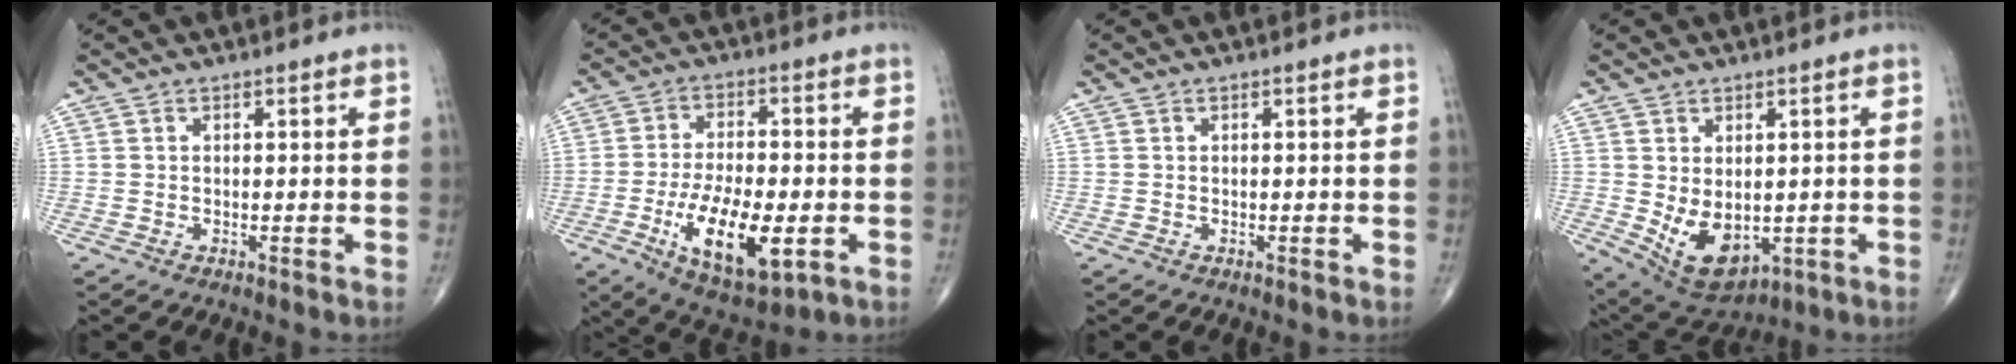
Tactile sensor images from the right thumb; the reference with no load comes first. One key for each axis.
{"total": 14.7, "fx": -4.4, "fy": 6.1, "fz": 12.7, "tx": -0.213, "ty": 0.003, "tz": -0.063}
{"total": 0.0}
{"total": 9.9, "fx": -1.2, "fy": 6.2, "fz": 7.7, "tx": -0.111, "ty": -0.009, "tz": 0.008}